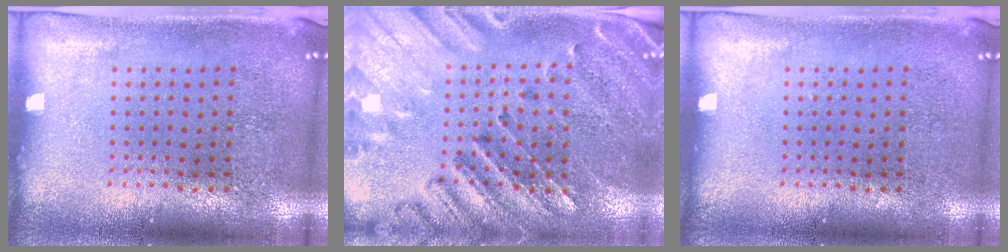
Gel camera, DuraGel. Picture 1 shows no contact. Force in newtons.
{"total": 2.9, "press": 2.6, "slide": 1.1}
{"total": 0.0}